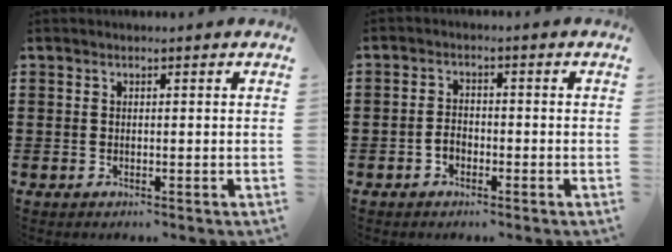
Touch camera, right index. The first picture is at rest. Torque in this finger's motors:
{"motor_torque": [-0.59, 1.56, 0.03, 0.01]}